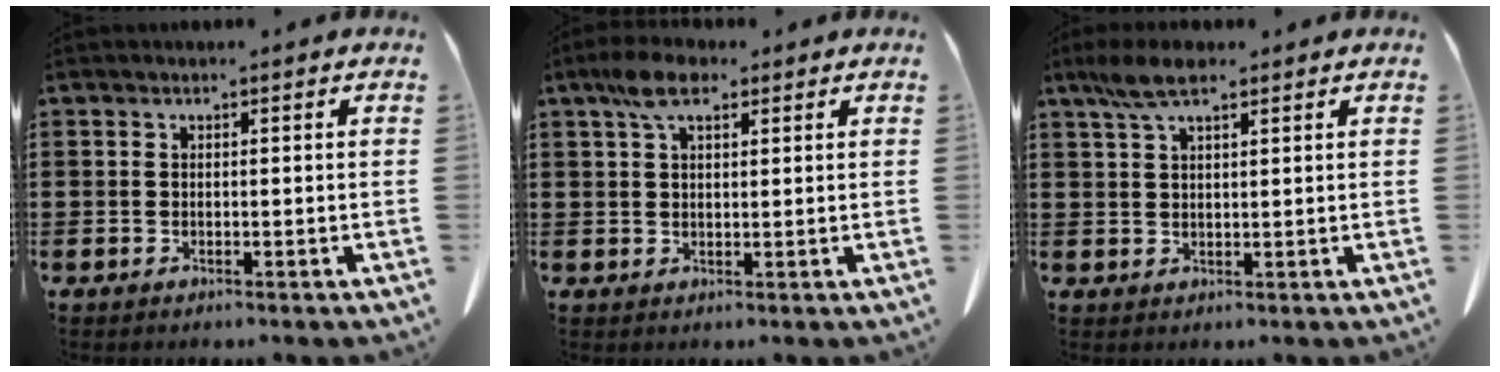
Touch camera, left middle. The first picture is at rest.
{"total": 5.6, "force": [3.3, 2.1, 4.0], "torque": [-0.087, 0.008, 0.060]}
{"total": 5.2, "force": [3.1, 1.5, 4.0], "torque": [-0.084, 0.004, 0.057]}